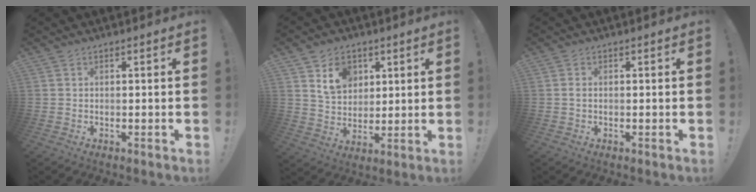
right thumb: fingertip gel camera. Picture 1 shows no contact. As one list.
[{"total": 11.7, "force": [5.7, 8.9, 4.9], "torque": [-0.071, -0.023, 0.113]}, {"total": 0.8, "force": [-0.1, 0.5, 0.6], "torque": [-0.020, 0.007, 0.000]}]